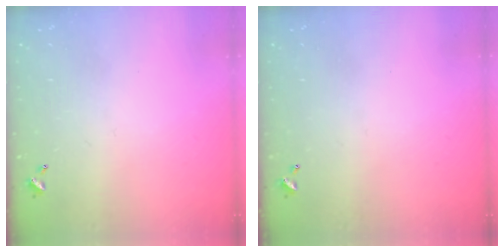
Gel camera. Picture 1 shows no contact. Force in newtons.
{"total": 0.0}